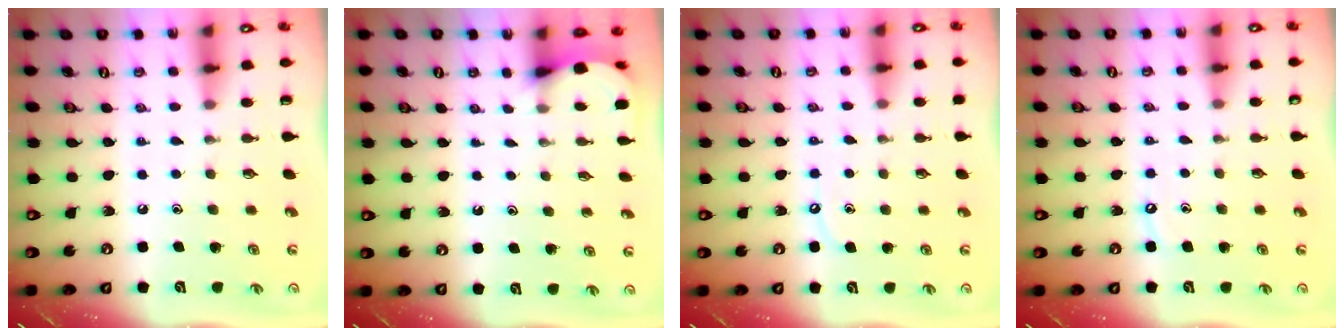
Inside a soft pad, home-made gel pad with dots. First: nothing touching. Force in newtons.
{"total": 2.9, "press": 2.9, "slide": 0.3}
{"total": 4.9, "press": 4.9, "slide": 0.5}
{"total": 4.0, "press": 4.0, "slide": 0.6}